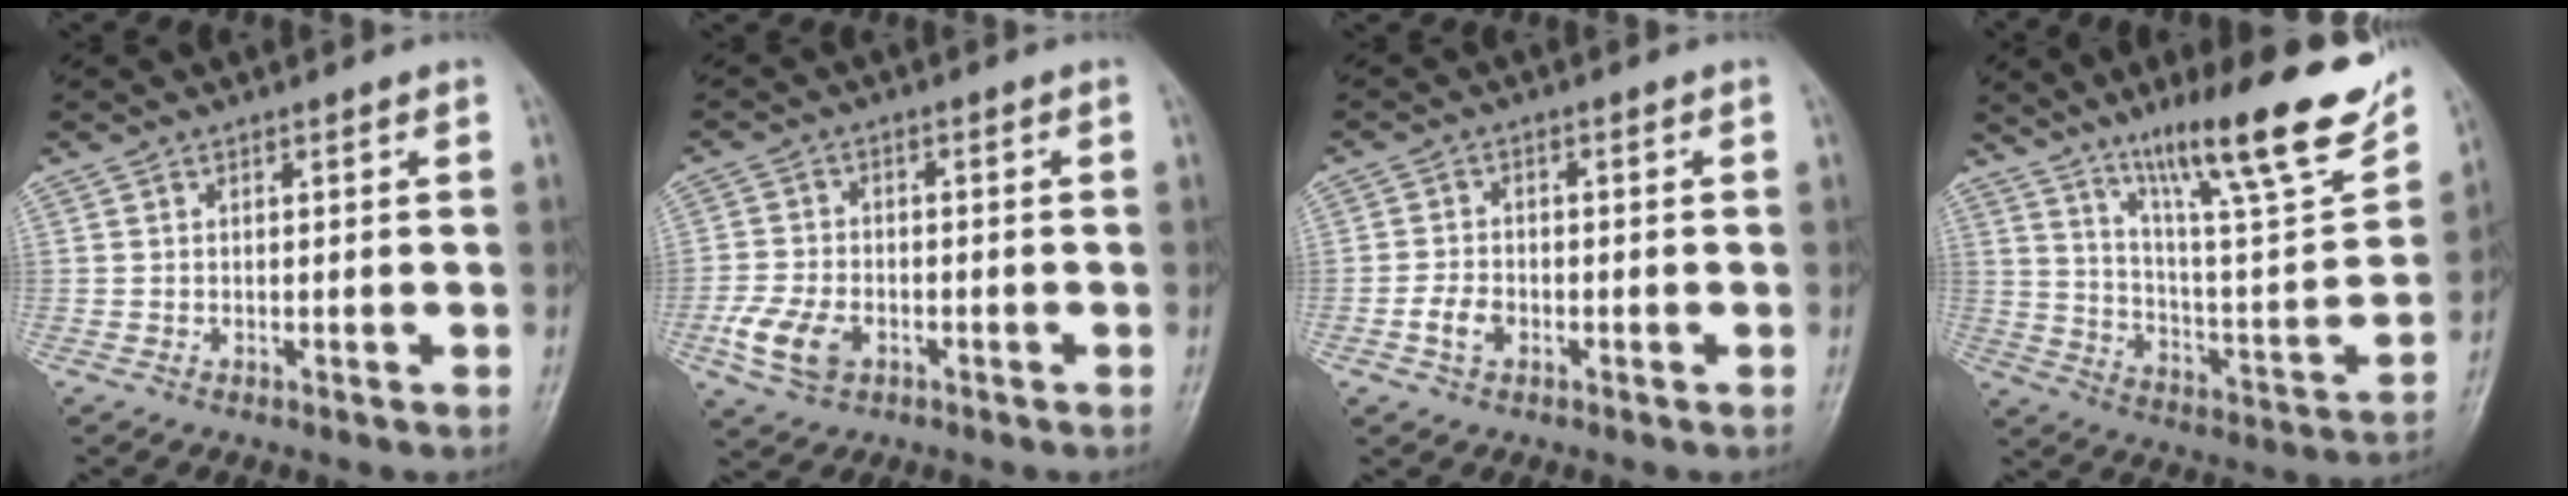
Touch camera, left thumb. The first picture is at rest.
{"total": 7.6, "force": [-3.1, 5.0, 4.9], "torque": [-0.102, 0.008, -0.057]}
{"total": 3.7, "force": [-1.5, 2.5, 2.2], "torque": [-0.039, 0.011, -0.031]}
{"total": 24.6, "force": [15.6, 4.4, 18.5], "torque": [-0.258, -0.055, 0.254]}